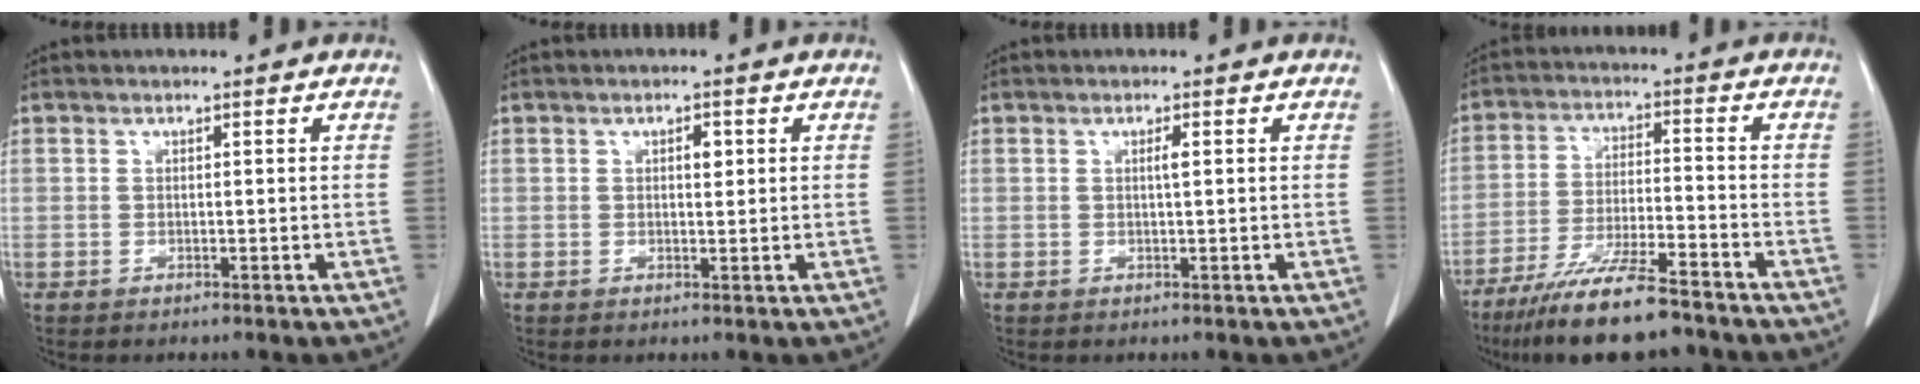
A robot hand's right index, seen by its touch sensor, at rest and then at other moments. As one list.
[{"total": 1.6, "force": [0.5, 0.7, 1.3], "torque": [-0.018, 0.001, 0.008]}, {"total": 0.9, "force": [0.2, 0.0, 0.9], "torque": [-0.016, 0.002, 0.003]}, {"total": 13.4, "force": [-10.8, 1.6, 7.8], "torque": [-0.138, -0.027, -0.182]}]